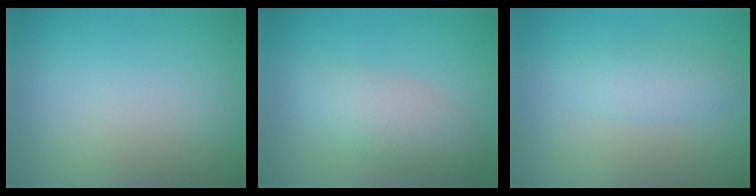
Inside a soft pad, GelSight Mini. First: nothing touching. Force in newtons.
{"total": 3.6, "press": 3.6, "slide": 0.0}
{"total": 2.3, "press": 2.3, "slide": 0.2}